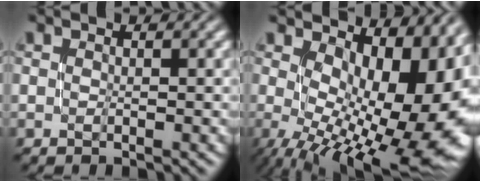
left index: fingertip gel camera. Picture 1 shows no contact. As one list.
[{"total": 16.8, "force": [-0.6, 8.8, 14.4], "torque": [-0.157, -0.021, 0.016]}]